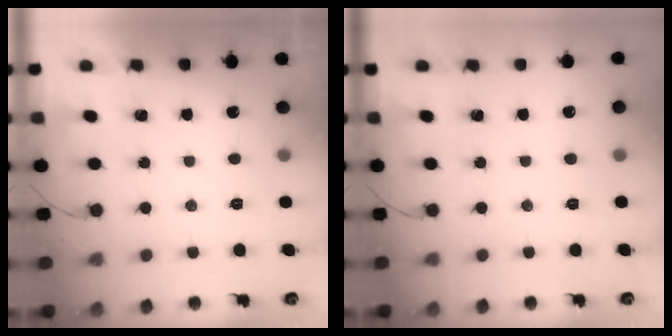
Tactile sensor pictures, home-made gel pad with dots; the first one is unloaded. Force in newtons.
{"total": 0.0}